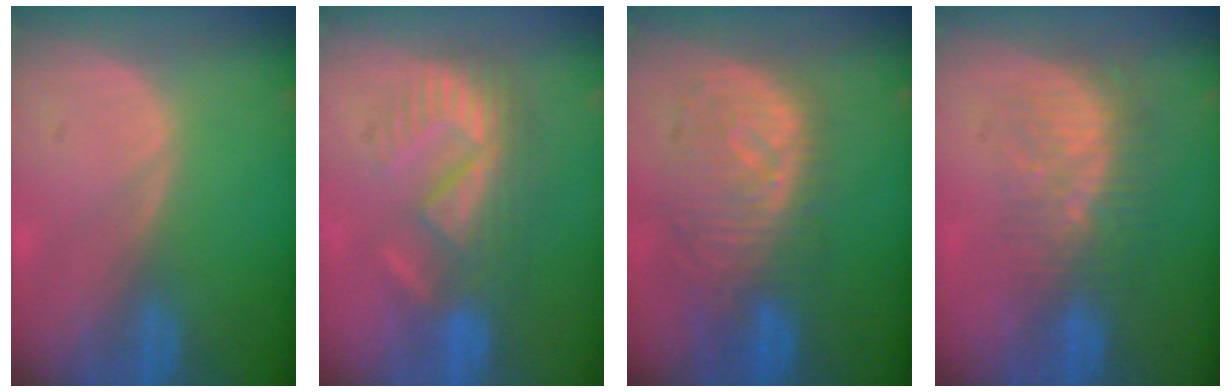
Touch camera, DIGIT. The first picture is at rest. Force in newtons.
{"total": 9.1, "press": 8.1, "slide": 4.1}
{"total": 9.8, "press": 9.0, "slide": 3.8}
{"total": 8.6, "press": 7.5, "slide": 4.3}